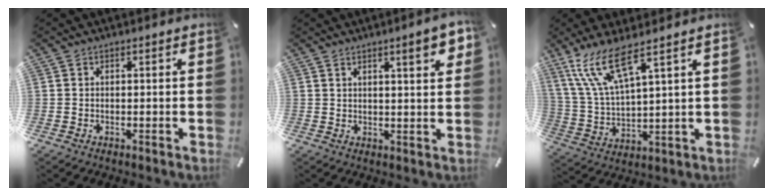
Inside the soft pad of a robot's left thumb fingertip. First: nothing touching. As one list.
[{"total": 6.7, "force": [3.5, 1.2, 5.6], "torque": [-0.080, -0.012, 0.051]}, {"total": 12.6, "force": [7.9, 3.0, 9.3], "torque": [-0.219, -0.030, 0.140]}]